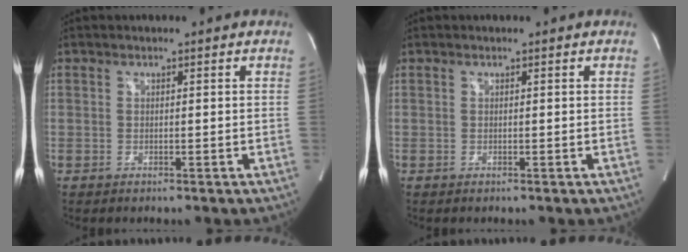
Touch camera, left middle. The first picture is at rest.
{"total": 0.0}